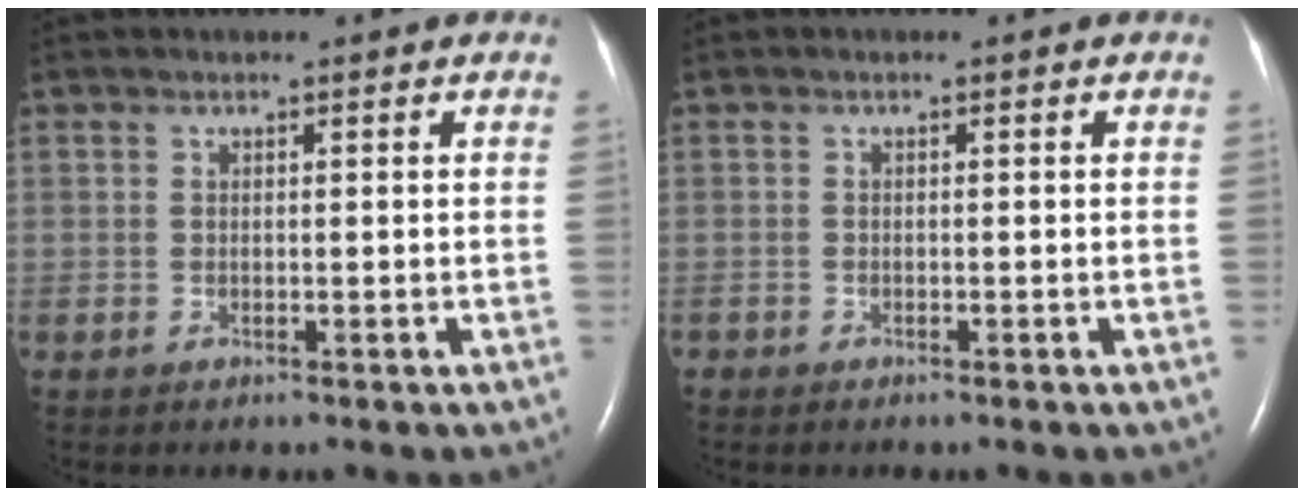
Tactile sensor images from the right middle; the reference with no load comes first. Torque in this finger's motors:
{"motor_torque": [0.81, -0.54, -0.08, -0.21]}